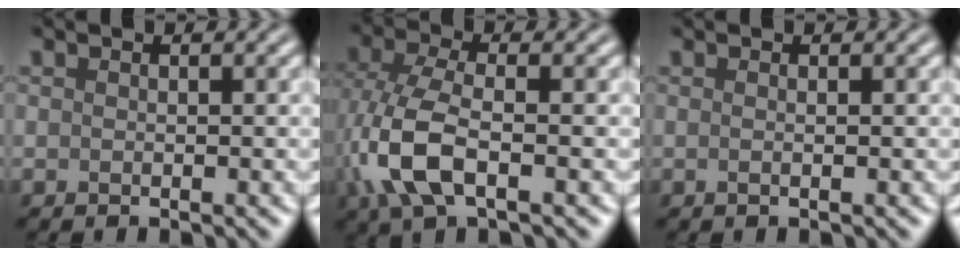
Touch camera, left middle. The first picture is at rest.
{"total": 6.1, "force": [-1.5, 3.0, 5.1], "torque": [-0.131, 0.005, -0.034]}
{"total": 0.5, "force": [0.0, 0.0, 0.5], "torque": [-0.007, -0.002, -0.001]}